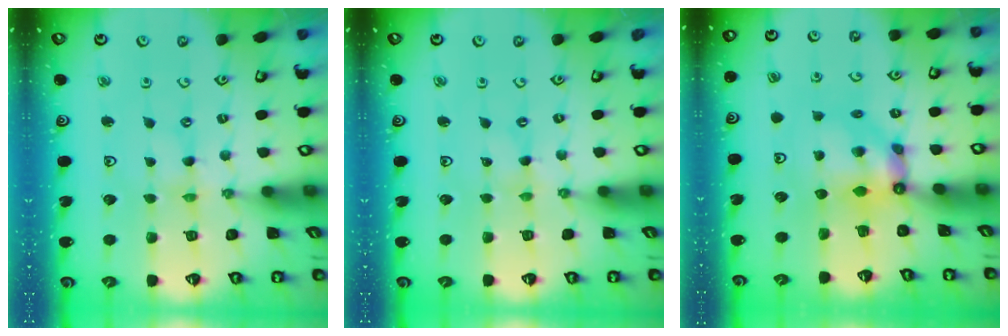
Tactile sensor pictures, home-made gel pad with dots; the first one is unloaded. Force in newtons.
{"total": 0.0}
{"total": 6.8, "press": 6.8, "slide": 0.4}